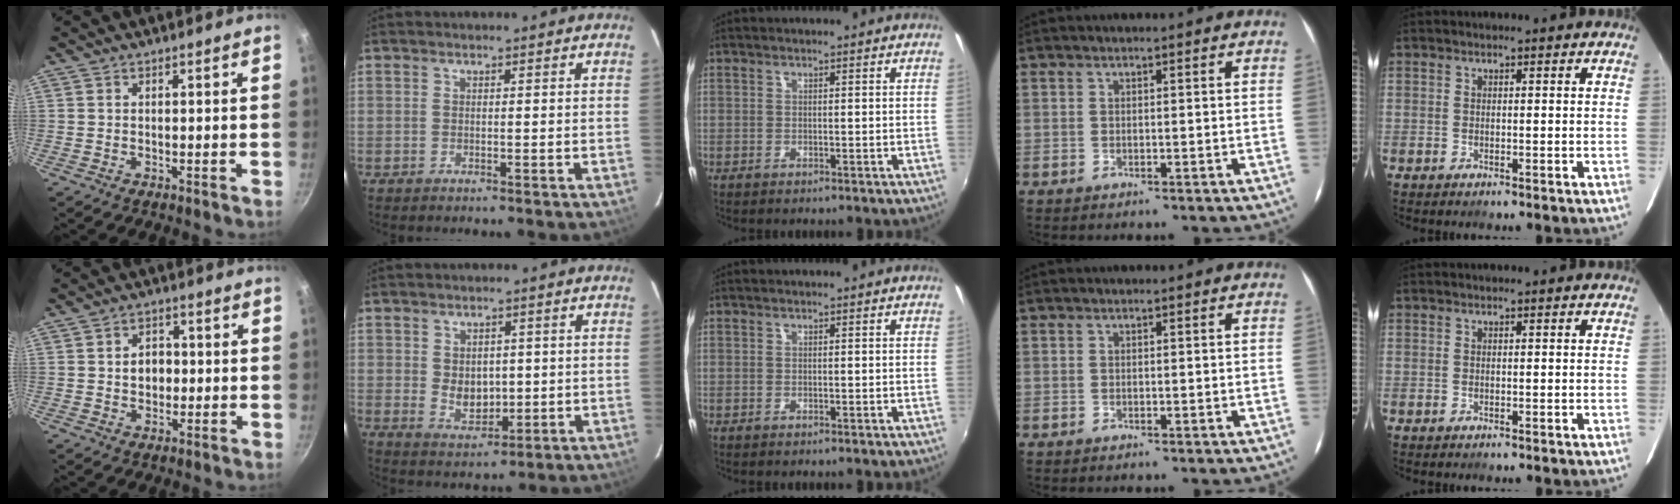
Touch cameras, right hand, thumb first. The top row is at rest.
{"thumb": {"total": 5.1, "force": [0.2, 4.1, 3.1], "torque": [-0.024, 0.008, 0.000]}, "index": {"total": 6.1, "force": [0.2, 4.6, 4.0], "torque": [-0.068, -0.003, 0.016]}}